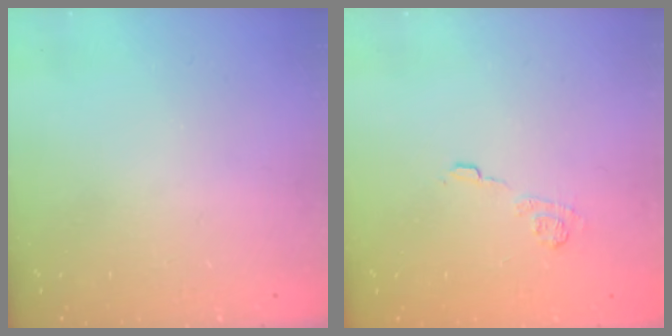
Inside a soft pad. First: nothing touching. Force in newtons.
{"total": 9.2, "press": 9.2, "slide": 0.8}